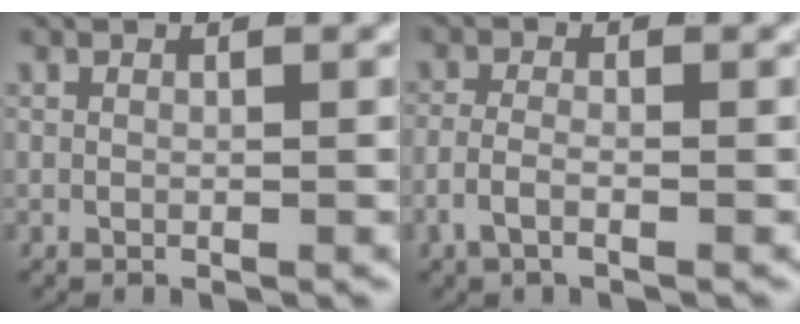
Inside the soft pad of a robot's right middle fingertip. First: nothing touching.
{"total": 2.4, "force": [-1.3, 0.9, 1.8], "torque": [-0.042, -0.004, -0.024]}